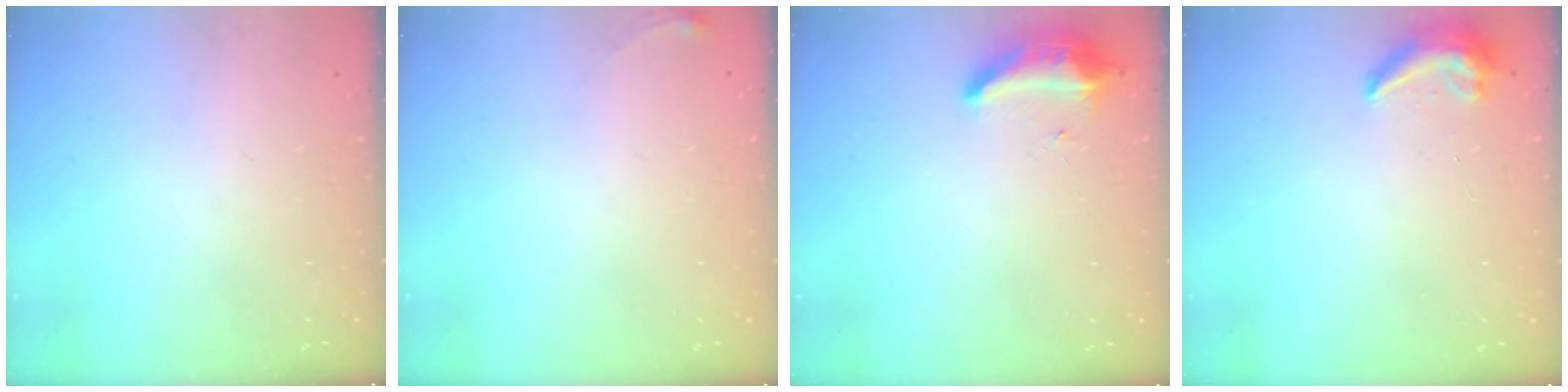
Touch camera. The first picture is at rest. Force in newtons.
{"total": 4.9, "press": 4.5, "slide": 1.7}
{"total": 8.2, "press": 8.2, "slide": 0.7}
{"total": 7.6, "press": 7.6, "slide": 0.7}